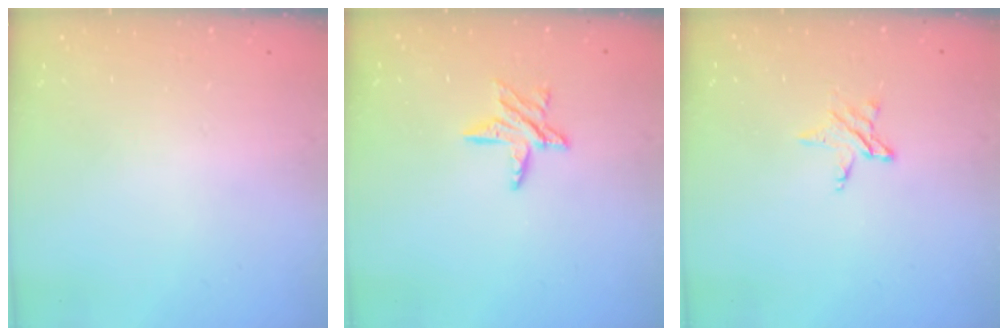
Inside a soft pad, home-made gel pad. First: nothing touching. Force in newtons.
{"total": 7.0, "press": 7.0, "slide": 0.4}
{"total": 4.5, "press": 4.5, "slide": 0.4}